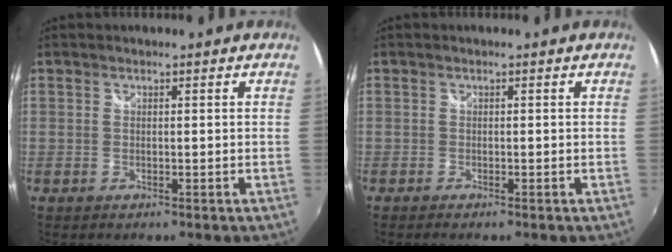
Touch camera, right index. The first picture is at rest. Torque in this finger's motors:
{"motor_torque": [0.04, -0.05, 0.06, 0.01]}